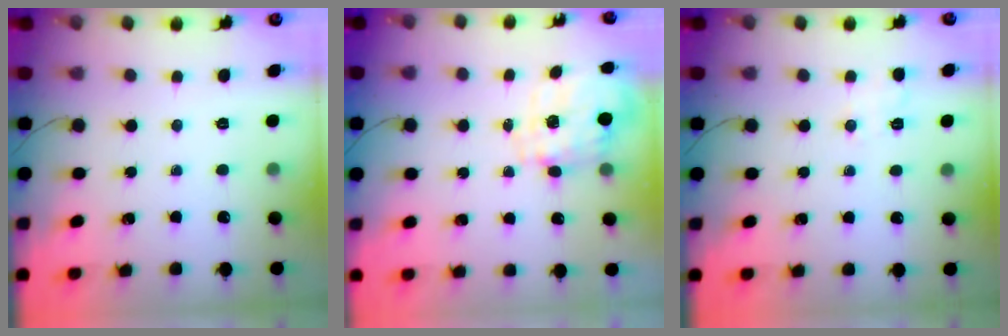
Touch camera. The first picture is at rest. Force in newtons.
{"total": 4.0, "press": 3.9, "slide": 0.9}
{"total": 1.4, "press": 0.7, "slide": 1.2}